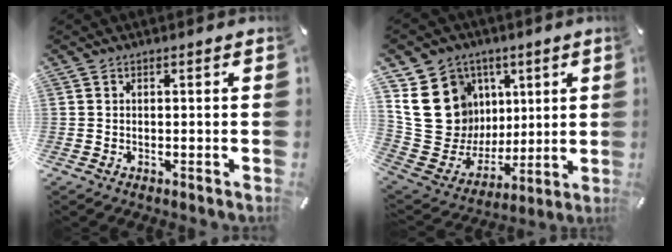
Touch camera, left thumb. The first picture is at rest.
{"total": 20.2, "force": [6.5, 17.7, 7.3], "torque": [-0.113, -0.042, 0.153]}